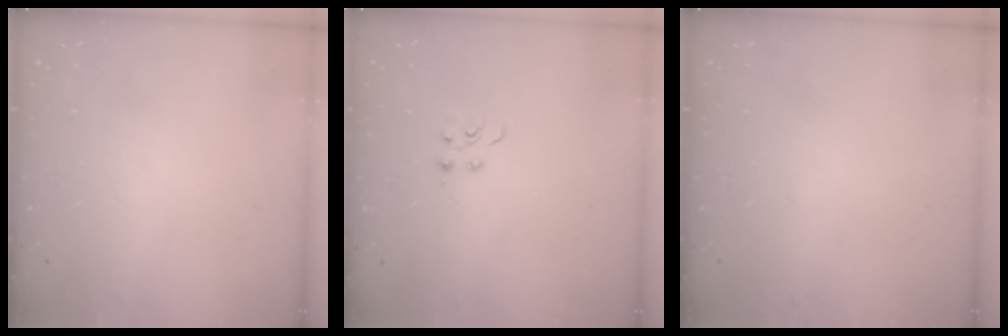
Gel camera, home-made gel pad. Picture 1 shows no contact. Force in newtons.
{"total": 4.4, "press": 4.3, "slide": 0.5}
{"total": 0.0}